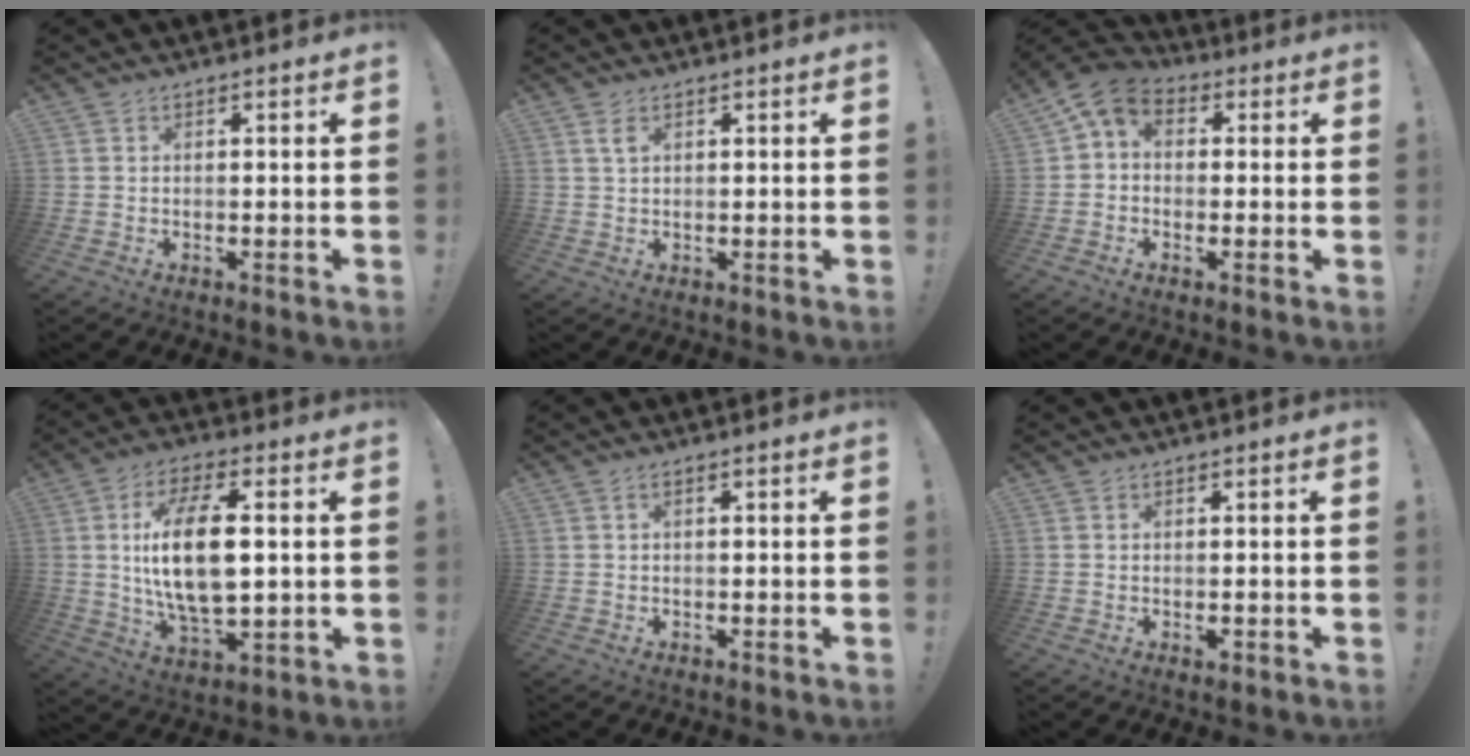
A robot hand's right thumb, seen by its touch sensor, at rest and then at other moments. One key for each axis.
{"total": 2.4, "fx": 1.1, "fy": 1.1, "fz": 1.8, "tx": -0.030, "ty": -0.001, "tz": 0.018}
{"total": 6.6, "fx": 1.6, "fy": 5.2, "fz": 3.7, "tx": -0.062, "ty": 0.004, "tz": 0.038}
{"total": 18.0, "fx": 1.9, "fy": 8.2, "fz": 15.9, "tx": -0.287, "ty": -0.013, "tz": 0.021}
{"total": 1.2, "fx": -0.3, "fy": 0.1, "fz": 1.1, "tx": -0.020, "ty": 0.002, "tz": -0.006}
{"total": 0.6, "fx": -0.4, "fy": 0.4, "fz": 0.3, "tx": 0.008, "ty": -0.002, "tz": -0.007}